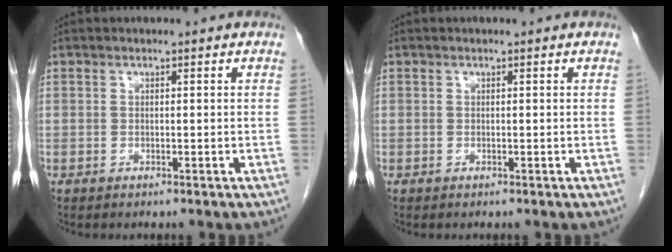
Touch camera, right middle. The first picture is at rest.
{"total": 0.0}